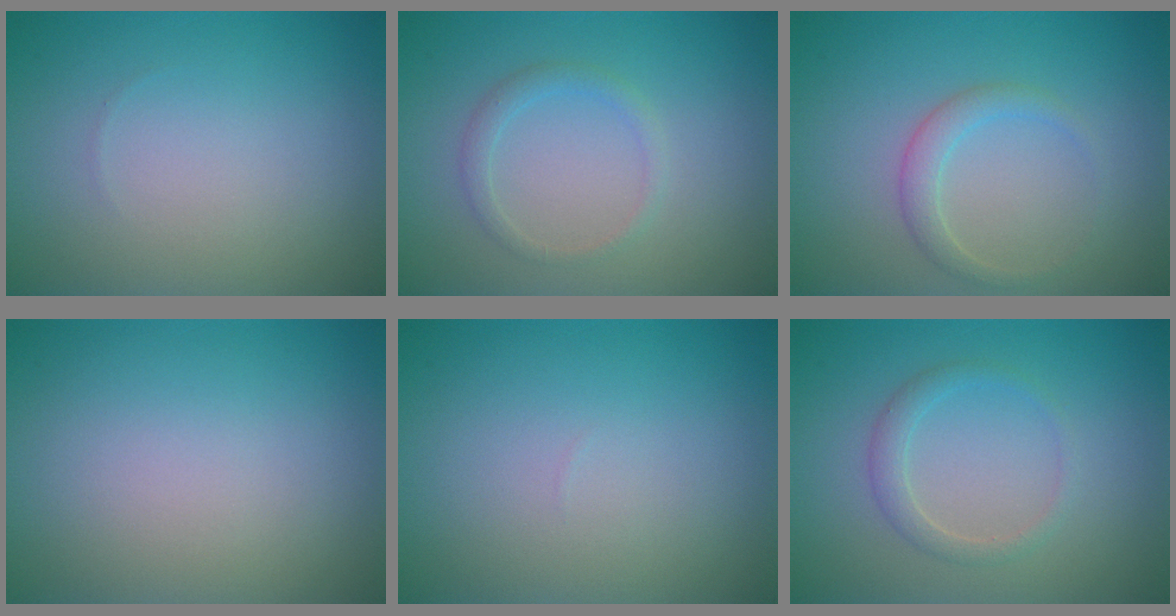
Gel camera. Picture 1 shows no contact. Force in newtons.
{"total": 1.4, "press": 1.4, "slide": 0.2}
{"total": 1.9, "press": 1.9, "slide": 0.0}
{"total": 0.0}
{"total": 0.0}
{"total": 1.7, "press": 1.7, "slide": 0.2}